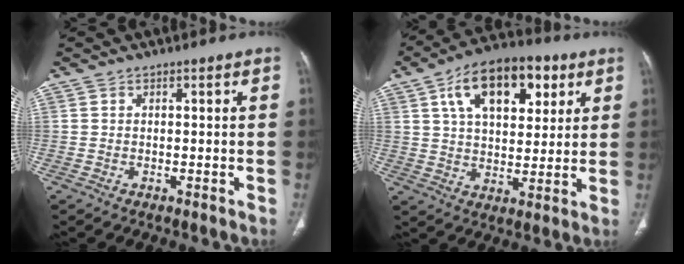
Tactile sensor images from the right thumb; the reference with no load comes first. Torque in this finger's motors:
{"motor_torque": [0.48, 3.96, 1.66, 0.22, 0.12]}